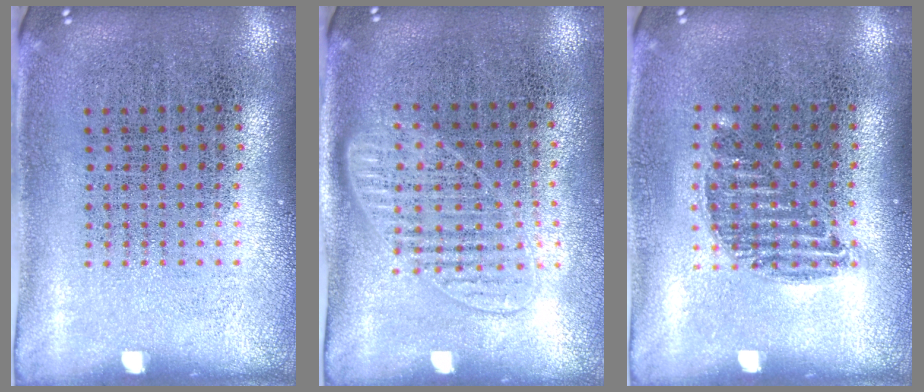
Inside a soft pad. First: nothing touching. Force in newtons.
{"total": 1.2, "press": 1.1, "slide": 0.4}
{"total": 0.9, "press": 0.8, "slide": 0.4}